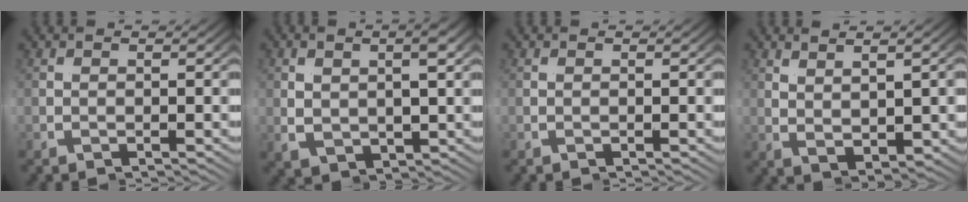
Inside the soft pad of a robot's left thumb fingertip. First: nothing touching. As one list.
[{"total": 2.1, "force": [-0.2, 0.4, 2.1], "torque": [-0.029, 0.000, -0.001]}, {"total": 0.0}, {"total": 2.1, "force": [1.3, -1.5, 0.6], "torque": [-0.003, 0.021, 0.014]}]